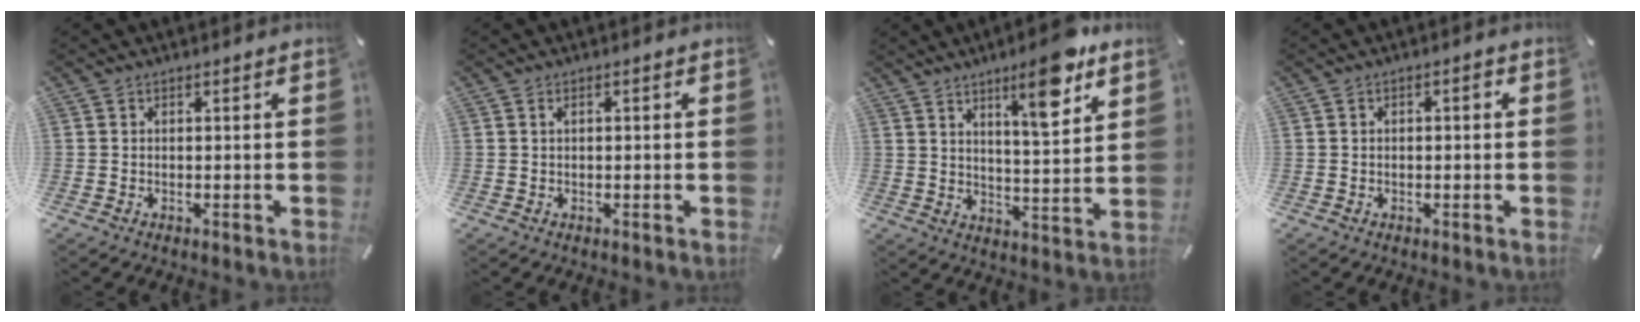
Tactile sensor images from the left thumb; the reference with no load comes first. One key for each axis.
{"total": 0.9, "fx": 0.0, "fy": 0.4, "fz": 0.8, "tx": -0.015, "ty": 0.001, "tz": -0.002}
{"total": 12.0, "fx": 7.9, "fy": 2.6, "fz": 8.7, "tx": -0.129, "ty": -0.048, "tz": 0.127}
{"total": 1.7, "fx": -0.1, "fy": 0.9, "fz": 1.5, "tx": -0.029, "ty": 0.007, "tz": -0.003}